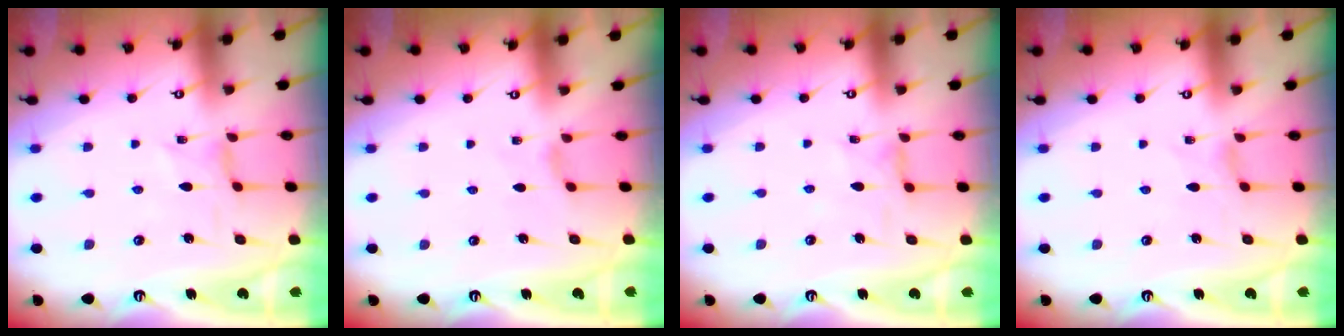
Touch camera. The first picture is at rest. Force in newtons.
{"total": 1.4, "press": 1.3, "slide": 0.4}
{"total": 2.8, "press": 2.8, "slide": 0.4}
{"total": 0.0}